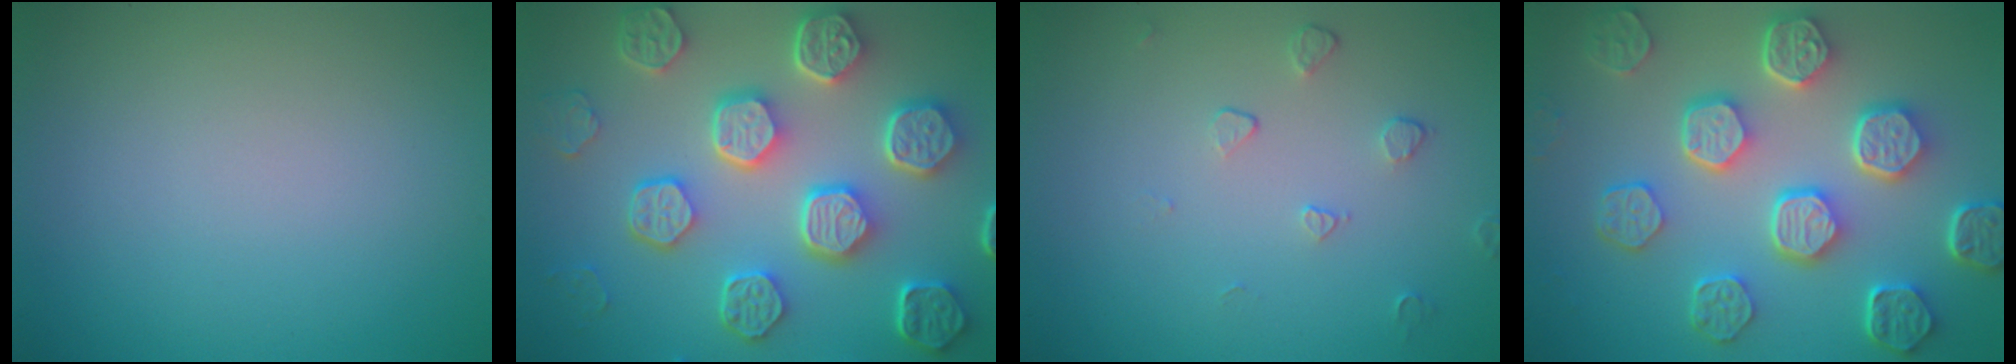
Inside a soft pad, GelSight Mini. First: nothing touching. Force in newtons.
{"total": 8.6, "press": 6.6, "slide": 5.5}
{"total": 1.1, "press": 0.7, "slide": 0.9}
{"total": 7.8, "press": 5.9, "slide": 5.1}